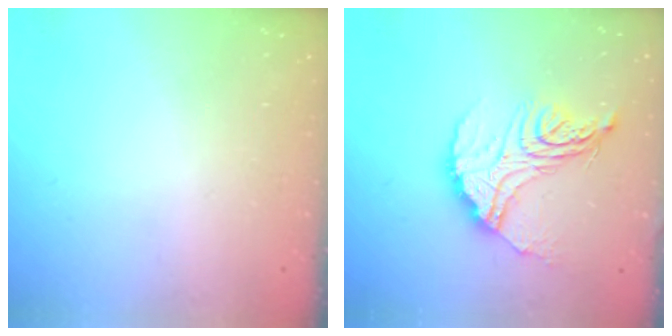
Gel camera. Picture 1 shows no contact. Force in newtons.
{"total": 16.8, "press": 16.8, "slide": 1.2}